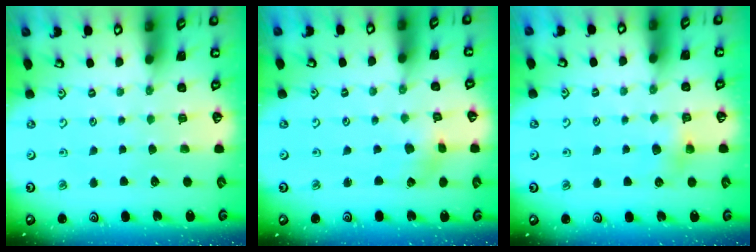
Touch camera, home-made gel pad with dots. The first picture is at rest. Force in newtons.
{"total": 2.0, "press": 2.0, "slide": 0.2}
{"total": 5.4, "press": 5.4, "slide": 0.6}